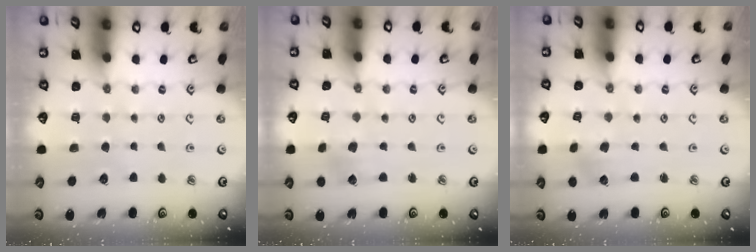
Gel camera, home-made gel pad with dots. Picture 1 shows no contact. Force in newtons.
{"total": 4.0, "press": 3.9, "slide": 0.6}
{"total": 2.6, "press": 2.6, "slide": 0.2}